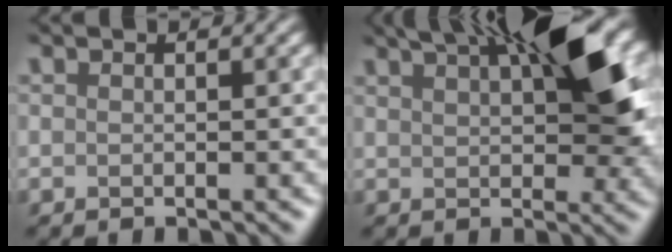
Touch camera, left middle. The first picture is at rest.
{"total": 9.9, "force": [4.3, 2.9, 8.4], "torque": [-0.118, 0.025, 0.070]}